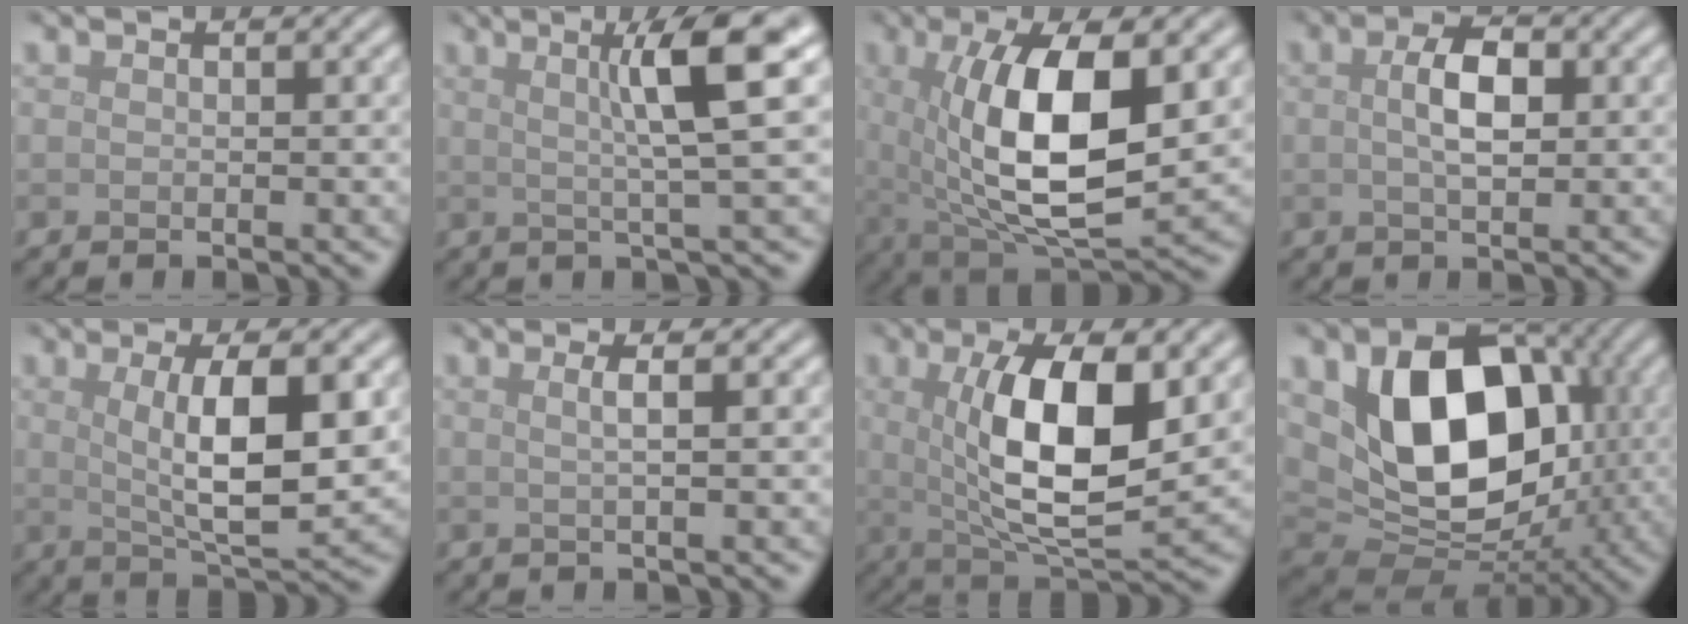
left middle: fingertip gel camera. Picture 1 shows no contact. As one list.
[{"total": 6.7, "force": [1.9, 0.7, 6.4], "torque": [-0.093, 0.016, 0.031]}, {"total": 11.7, "force": [1.4, 4.6, 10.6], "torque": [-0.176, -0.008, 0.023]}, {"total": 3.4, "force": [0.4, 1.6, 3.0], "torque": [-0.059, 0.004, 0.005]}, {"total": 7.7, "force": [1.1, 2.1, 7.3], "torque": [-0.117, -0.008, 0.024]}, {"total": 1.9, "force": [0.5, 0.6, 1.8], "torque": [-0.026, 0.005, -0.006]}, {"total": 9.7, "force": [1.5, 3.2, 9.1], "torque": [-0.152, -0.009, 0.029]}, {"total": 13.4, "force": [1.7, 9.5, 9.3], "torque": [-0.141, -0.016, 0.034]}]